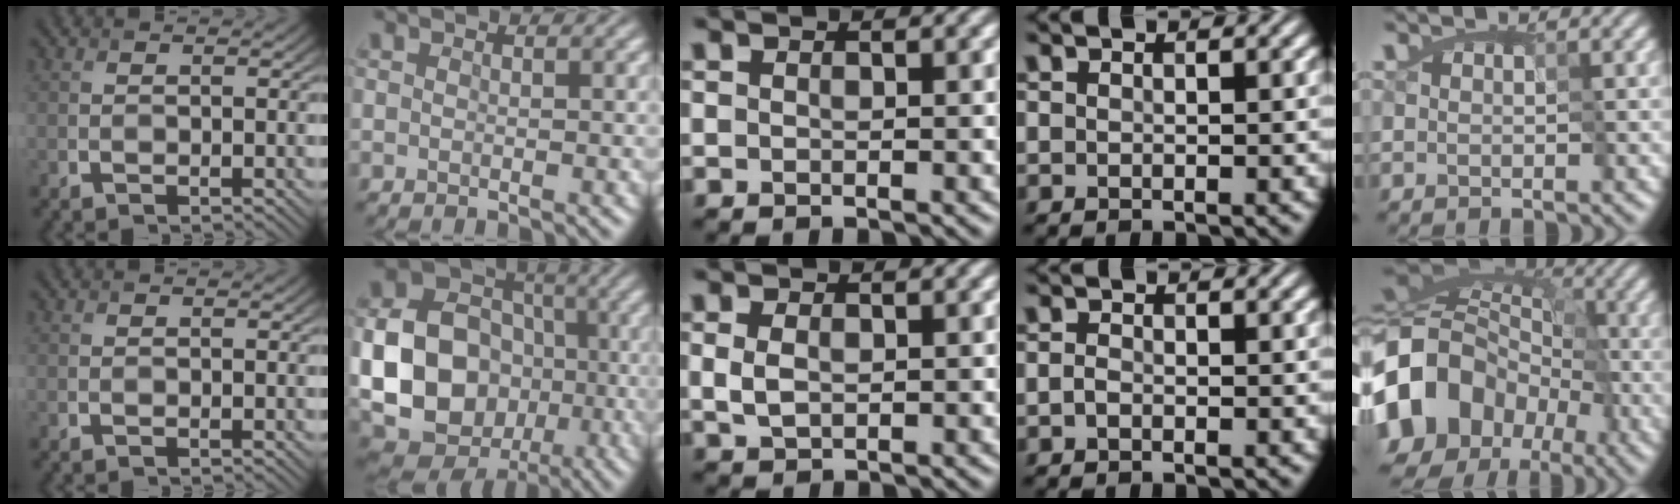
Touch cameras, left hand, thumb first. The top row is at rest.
{"index": {"total": 18.5, "force": [-2.8, 16.5, 8.0], "torque": [-0.184, -0.027, -0.062]}, "middle": {"total": 1.7, "force": [0.2, 1.2, 1.3], "torque": [-0.032, 0.000, 0.006]}, "ring": {"total": 0.8, "force": [-0.3, 0.5, 0.5], "torque": [-0.012, 0.000, -0.008]}, "little": {"total": 17.0, "force": [-7.1, 13.6, 7.3], "torque": [-0.160, 0.005, -0.153]}}